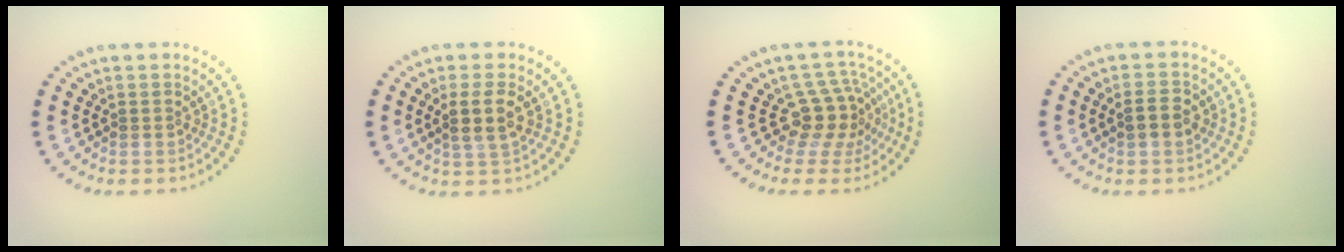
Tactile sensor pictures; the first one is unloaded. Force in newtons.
{"total": 2.6, "press": 2.3, "slide": 1.1}
{"total": 3.7, "press": 2.7, "slide": 2.6}
{"total": 1.8, "press": 1.8, "slide": 0.1}